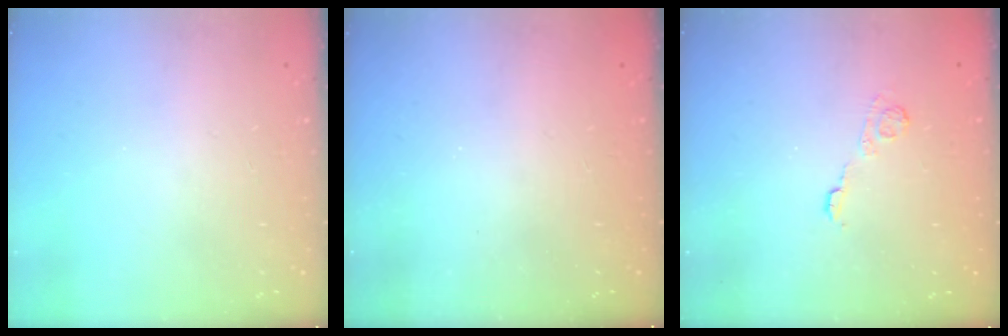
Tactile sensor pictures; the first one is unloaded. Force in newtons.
{"total": 2.4, "press": 2.3, "slide": 0.8}
{"total": 4.2, "press": 3.9, "slide": 1.4}